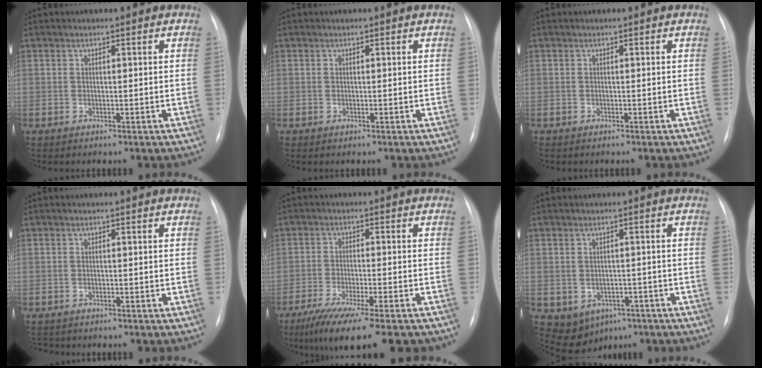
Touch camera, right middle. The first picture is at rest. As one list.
[{"total": 0.0}, {"total": 0.0}, {"total": 1.6, "force": [-1.6, 0.5, 0.0], "torque": [-0.004, -0.007, -0.021]}, {"total": 14.0, "force": [-10.8, 1.5, 8.8], "torque": [-0.136, -0.038, -0.167]}, {"total": 6.3, "force": [-3.1, 5.0, 2.4], "torque": [-0.040, 0.013, -0.025]}]